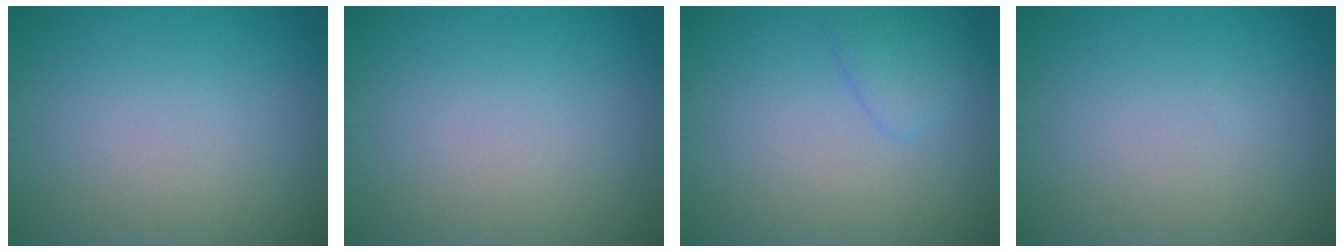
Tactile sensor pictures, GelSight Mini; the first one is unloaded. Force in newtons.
{"total": 0.0}
{"total": 1.8, "press": 1.8, "slide": 0.1}
{"total": 0.0}